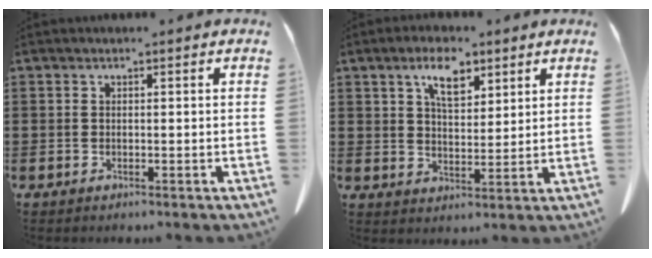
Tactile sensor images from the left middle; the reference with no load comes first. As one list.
[{"total": 6.6, "force": [4.2, 2.7, 4.3], "torque": [-0.073, -0.005, 0.071]}]